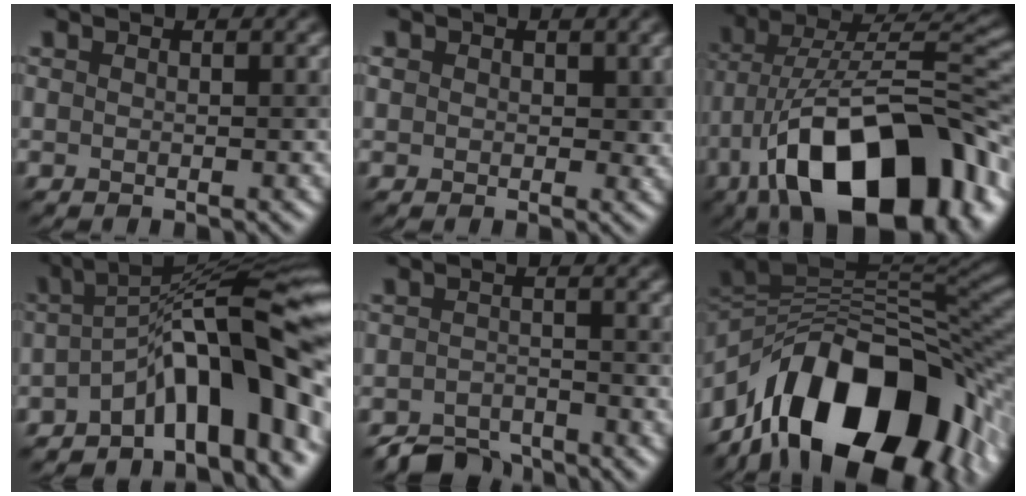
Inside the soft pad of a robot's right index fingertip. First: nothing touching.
{"total": 2.0, "force": [0.6, 1.7, 0.9], "torque": [-0.014, -0.002, 0.010]}
{"total": 16.4, "force": [-7.4, 7.6, 12.6], "torque": [-0.192, 0.023, -0.125]}
{"total": 12.3, "force": [-3.7, 3.5, 11.2], "torque": [-0.148, 0.024, -0.067]}
{"total": 3.8, "force": [-3.5, 1.1, 0.9], "torque": [-0.011, -0.003, -0.069]}
{"total": 15.9, "force": [-7.1, 8.5, 11.5], "torque": [-0.174, 0.021, -0.115]}